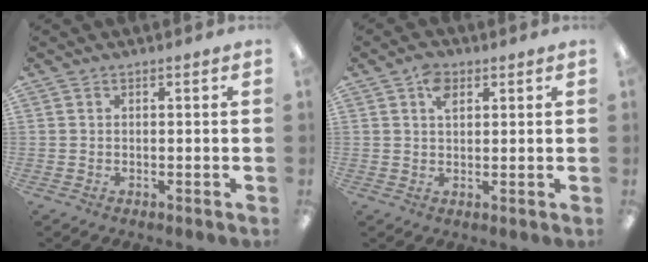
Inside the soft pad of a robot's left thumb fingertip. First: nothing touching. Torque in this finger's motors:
{"motor_torque": [0.39, 0.28, 0.49, -0.33, 0.02]}